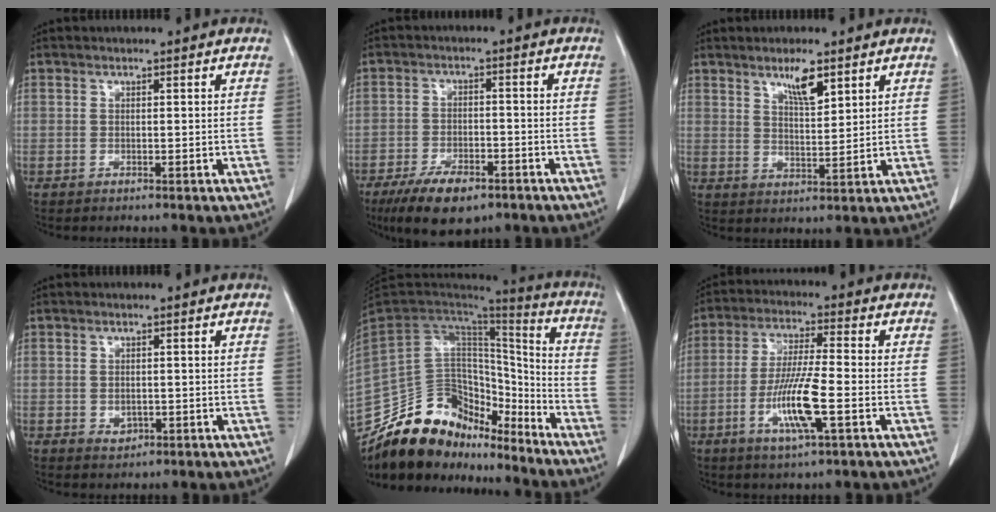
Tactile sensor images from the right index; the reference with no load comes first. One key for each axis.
{"total": 9.2, "fx": -6.2, "fy": 3.4, "fz": 5.8, "tx": -0.102, "ty": -0.011, "tz": -0.102}
{"total": 5.1, "fx": 3.4, "fy": 1.0, "fz": 3.8, "tx": -0.068, "ty": -0.006, "tz": 0.061}
{"total": 1.8, "fx": -0.5, "fy": 1.4, "fz": 1.1, "tx": -0.017, "ty": 0.000, "tz": 0.001}
{"total": 21.0, "fx": -17.5, "fy": 9.1, "fz": 7.3, "tx": -0.140, "ty": 0.039, "tz": -0.294}
{"total": 10.1, "fx": -3.3, "fy": 0.7, "fz": 9.5, "tx": -0.185, "ty": -0.011, "tz": -0.063}